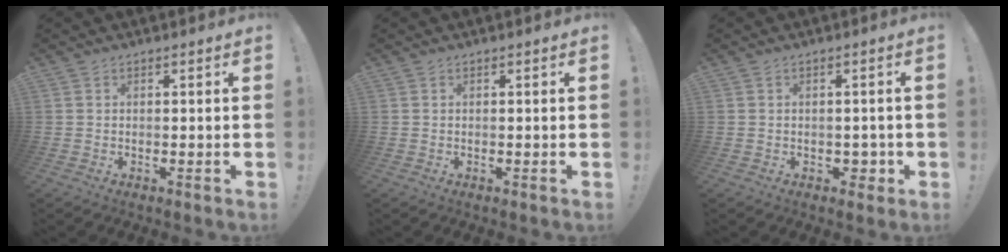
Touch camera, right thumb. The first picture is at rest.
{"total": 0.0}
{"total": 3.3, "force": [-0.2, 2.9, 1.6], "torque": [-0.015, 0.001, -0.002]}